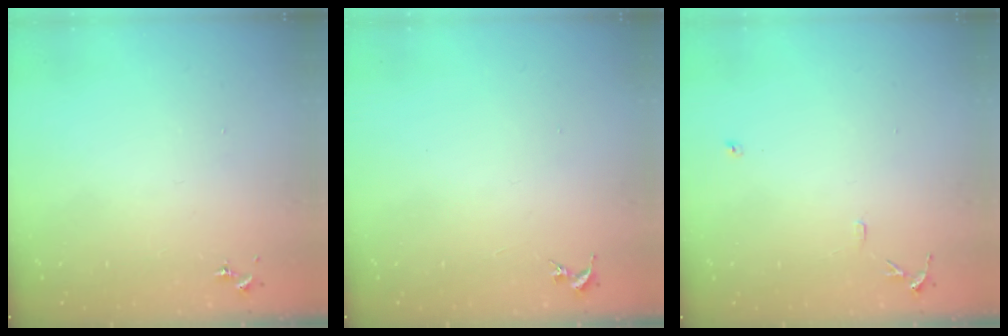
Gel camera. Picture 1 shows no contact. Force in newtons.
{"total": 0.0}
{"total": 6.1, "press": 6.0, "slide": 0.6}